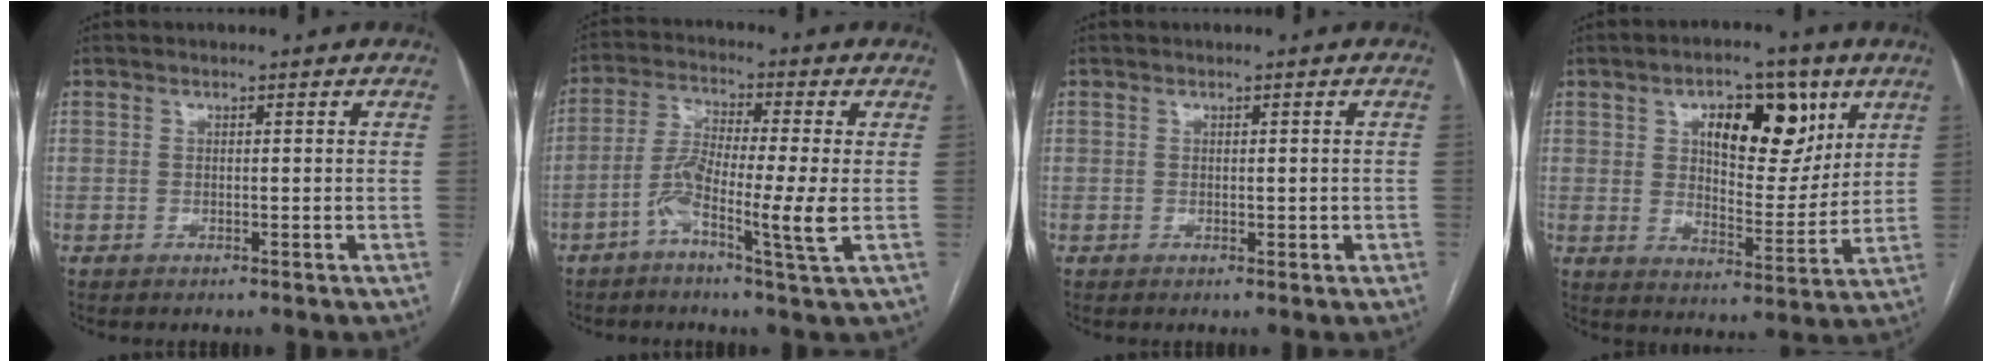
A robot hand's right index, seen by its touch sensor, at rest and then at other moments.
{"total": 8.7, "force": [-2.7, -0.2, 8.3], "torque": [-0.165, 0.001, -0.056]}
{"total": 1.0, "force": [-0.2, 0.6, 0.8], "torque": [-0.009, 0.000, 0.003]}
{"total": 13.2, "force": [5.8, 5.9, 10.3], "torque": [-0.149, 0.012, 0.097]}